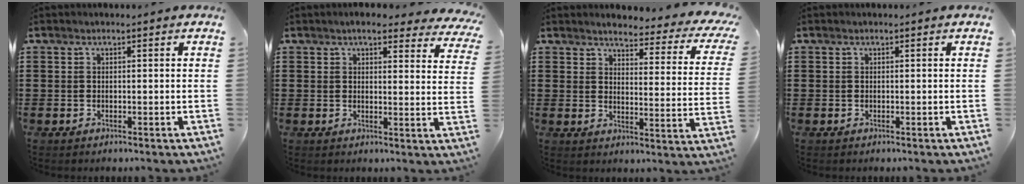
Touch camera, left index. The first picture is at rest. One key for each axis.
{"total": 4.7, "fx": 4.1, "fy": 0.9, "fz": 2.0, "tx": -0.038, "ty": -0.013, "tz": 0.071}
{"total": 3.5, "fx": 3.0, "fy": 0.3, "fz": 1.7, "tx": -0.044, "ty": -0.029, "tz": 0.041}
{"total": 0.0}